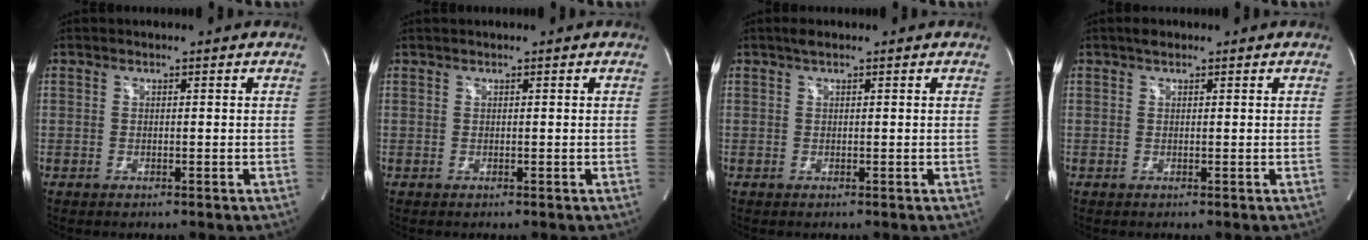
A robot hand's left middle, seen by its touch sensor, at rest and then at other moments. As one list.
[{"total": 0.0}, {"total": 1.1, "force": [0.8, 0.3, 0.8], "torque": [-0.019, 0.012, 0.014]}, {"total": 1.1, "force": [0.8, 0.6, 0.6], "torque": [-0.013, 0.011, 0.012]}]